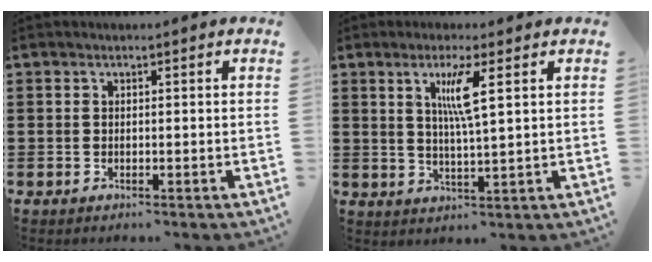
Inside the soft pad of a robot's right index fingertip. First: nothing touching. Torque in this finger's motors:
{"motor_torque": [0.43, -0.25, 0.46, 0.12]}